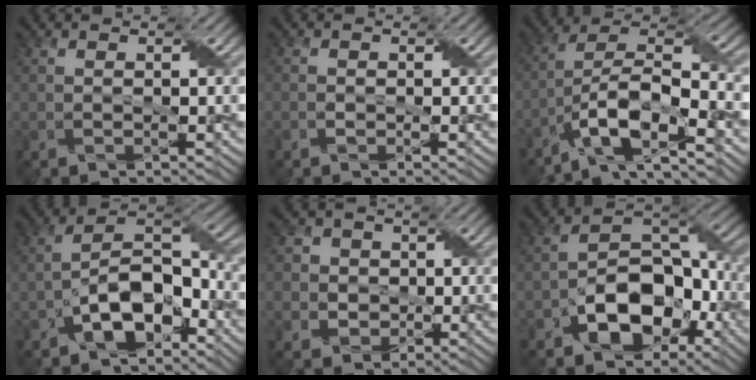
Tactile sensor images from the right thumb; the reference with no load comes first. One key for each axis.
{"total": 0.6, "fx": -0.5, "fy": 0.4, "fz": -0.2, "tx": 0.003, "ty": -0.005, "tz": -0.003}
{"total": 12.0, "fx": -6.4, "fy": 4.4, "fz": 9.2, "tx": -0.176, "ty": -0.011, "tz": -0.117}
{"total": 9.5, "fx": -4.8, "fy": 5.1, "fz": 6.4, "tx": -0.109, "ty": 0.007, "tz": -0.099}
{"total": 4.6, "fx": -0.3, "fy": 4.5, "fz": 0.4, "tx": -0.017, "ty": 0.006, "tz": -0.022}
{"total": 10.5, "fx": -5.0, "fy": 6.7, "fz": 6.3, "tx": -0.104, "ty": -0.003, "tz": -0.096}